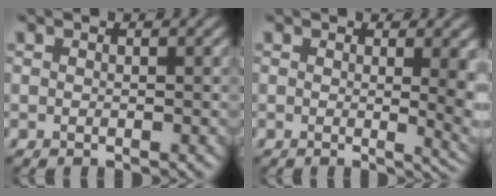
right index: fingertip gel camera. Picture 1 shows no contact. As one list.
[{"total": 6.5, "force": [0.5, 2.9, 5.8], "torque": [-0.029, -0.003, 0.008]}]